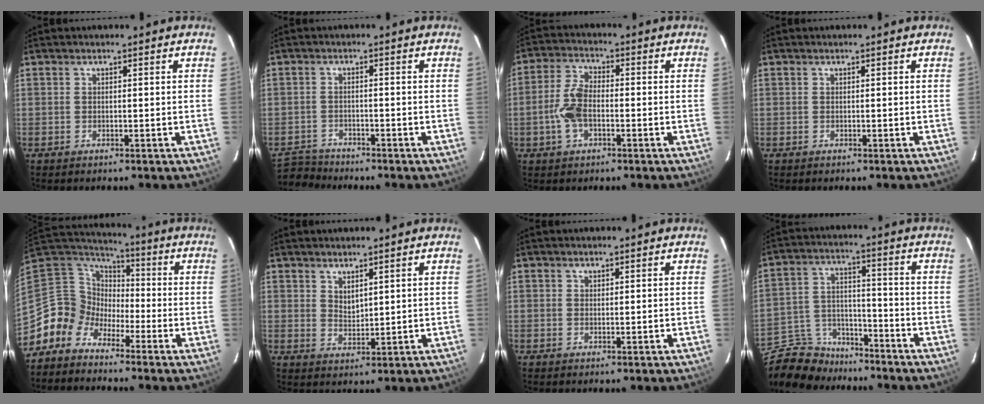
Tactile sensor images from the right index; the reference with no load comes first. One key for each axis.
{"total": 4.9, "fx": -4.5, "fy": 1.8, "fz": -0.1, "tx": -0.010, "ty": 0.013, "tz": -0.089}
{"total": 7.0, "fx": -1.8, "fy": 3.7, "fz": 5.7, "tx": -0.124, "ty": 0.009, "tz": -0.035}
{"total": 0.0}
{"total": 8.8, "fx": -5.3, "fy": 6.9, "fz": 0.9, "tx": -0.034, "ty": 0.041, "tz": -0.133}
{"total": 3.1, "fx": 2.4, "fy": 1.2, "fz": 1.5, "tx": -0.023, "ty": -0.003, "tz": 0.043}
{"total": 0.6, "fx": 0.5, "fy": 0.4, "fz": 0.0, "tx": 0.001, "ty": 0.002, "tz": 0.008}
{"total": 12.2, "fx": -10.7, "fy": 5.4, "fz": 2.3, "tx": -0.074, "ty": 0.029, "tz": -0.182}